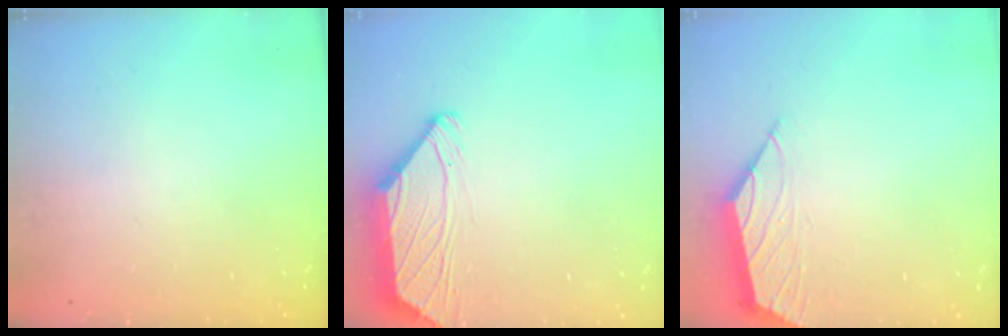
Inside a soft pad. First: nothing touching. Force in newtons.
{"total": 1.6, "press": 1.5, "slide": 0.6}
{"total": 0.8, "press": 0.7, "slide": 0.4}